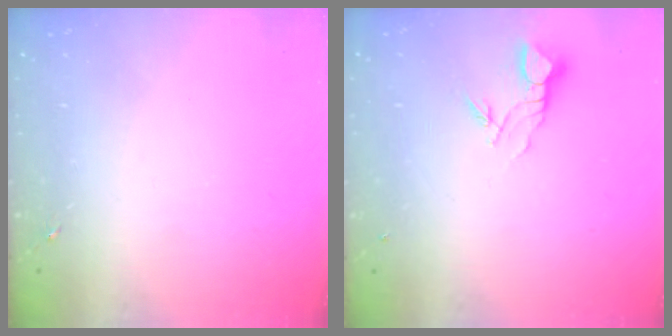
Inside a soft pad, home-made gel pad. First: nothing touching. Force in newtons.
{"total": 3.7, "press": 3.7, "slide": 0.1}